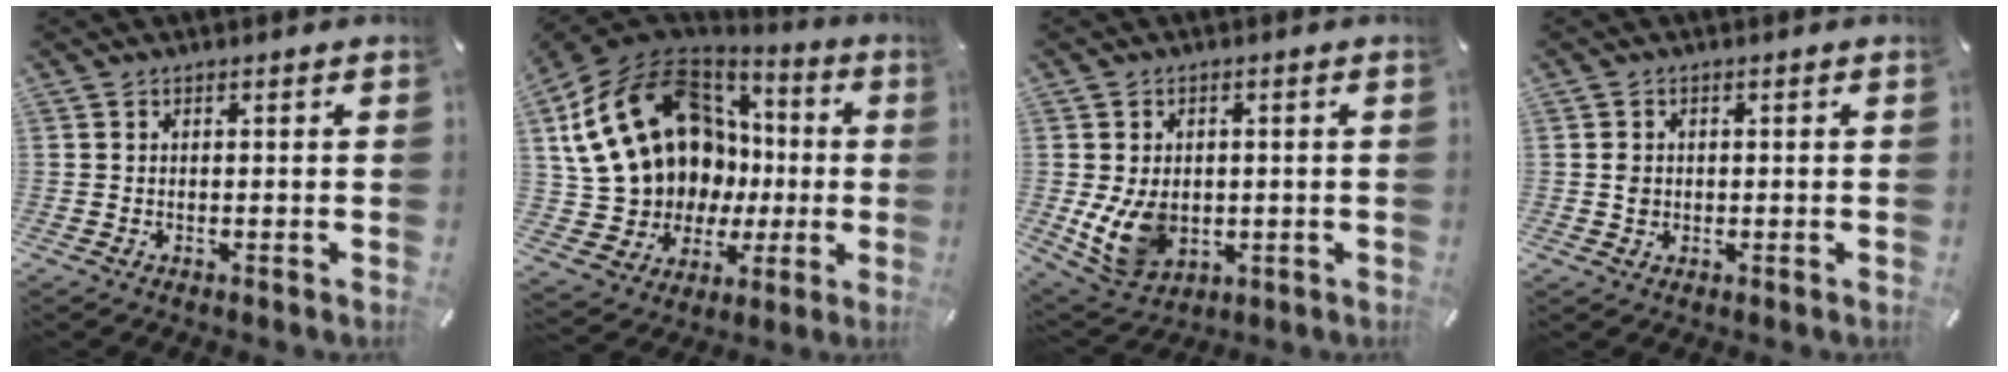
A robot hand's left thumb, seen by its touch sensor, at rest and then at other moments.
{"total": 22.1, "force": [7.2, 17.2, 12.0], "torque": [-0.261, -0.053, 0.162]}
{"total": 10.1, "force": [-0.9, 7.9, 6.3], "torque": [-0.123, 0.001, -0.014]}
{"total": 1.9, "force": [0.0, 1.7, 0.7], "torque": [-0.007, 0.003, -0.005]}